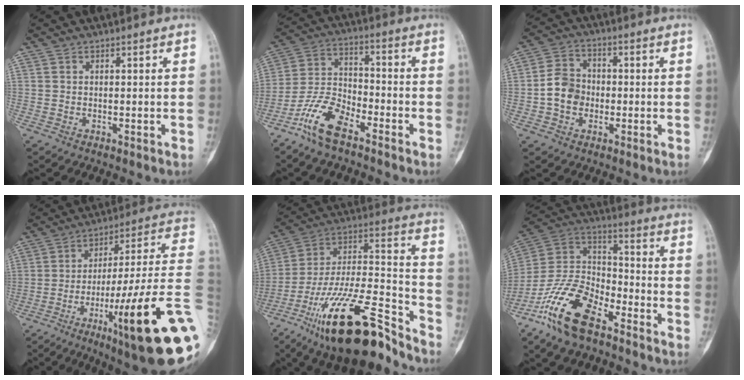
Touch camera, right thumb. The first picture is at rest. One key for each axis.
{"total": 10.7, "fx": -7.2, "fy": 4.3, "fz": 6.6, "tx": -0.143, "ty": 0.045, "tz": -0.148}
{"total": 7.6, "fx": -1.2, "fy": 6.3, "fz": 4.0, "tx": -0.057, "ty": 0.023, "tz": -0.032}
{"total": 26.4, "fx": -8.4, "fy": 2.7, "fz": 24.9, "tx": -0.320, "ty": 0.034, "tz": -0.123}
{"total": 26.4, "fx": -18.2, "fy": 7.4, "fz": 17.7, "tx": -0.293, "ty": 0.084, "tz": -0.313}
{"total": 17.2, "fx": -11.1, "fy": 7.7, "fz": 10.6, "tx": -0.203, "ty": 0.067, "tz": -0.216}